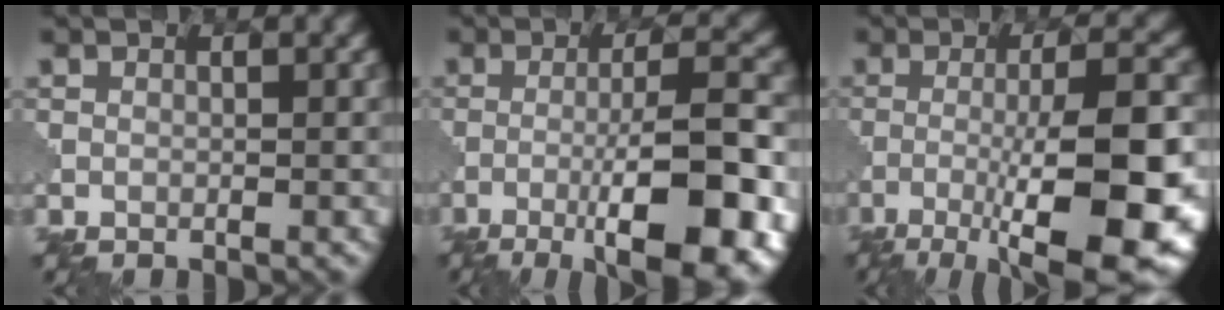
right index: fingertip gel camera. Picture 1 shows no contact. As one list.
[{"total": 11.7, "force": [-4.8, 2.7, 10.3], "torque": [-0.152, -0.001, -0.071]}, {"total": 12.1, "force": [-4.5, 3.0, 10.9], "torque": [-0.173, -0.005, -0.070]}]